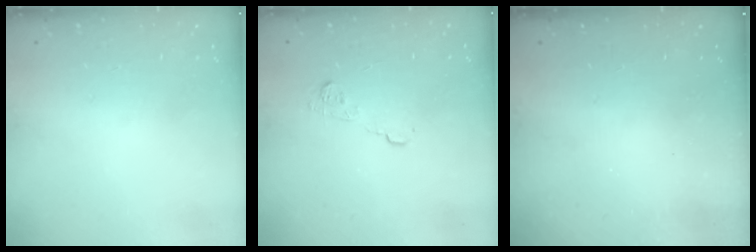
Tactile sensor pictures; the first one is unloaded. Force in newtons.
{"total": 7.3, "press": 7.3, "slide": 0.5}
{"total": 2.3, "press": 2.2, "slide": 0.8}